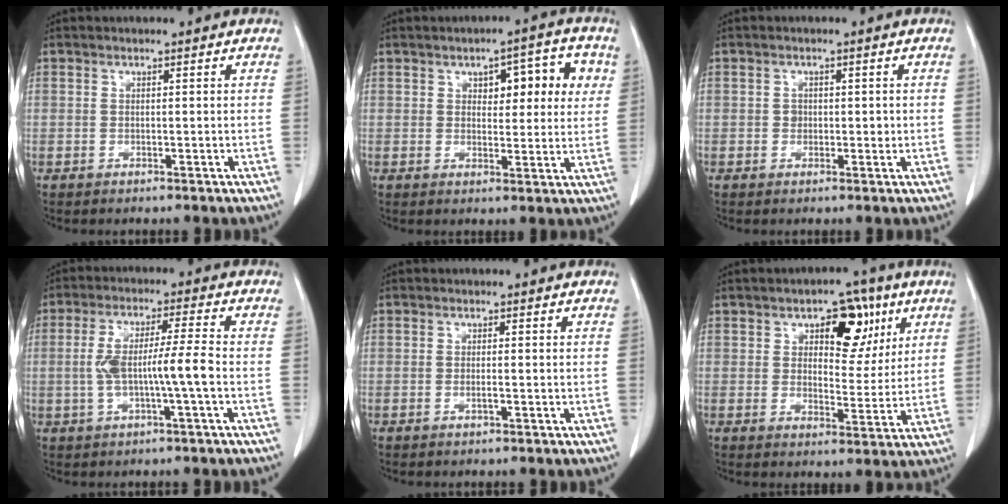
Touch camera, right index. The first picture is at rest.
{"total": 8.0, "force": [2.7, 3.5, 6.6], "torque": [-0.070, 0.021, 0.034]}
{"total": 1.7, "force": [0.0, 1.4, 1.0], "torque": [-0.015, 0.002, 0.001]}
{"total": 7.9, "force": [-1.3, 0.0, 7.8], "torque": [-0.153, 0.013, -0.022]}
{"total": 0.9, "force": [-0.3, 0.1, 0.9], "torque": [-0.021, -0.001, -0.005]}
{"total": 8.8, "force": [4.1, 4.8, 6.2], "torque": [-0.072, 0.015, 0.057]}